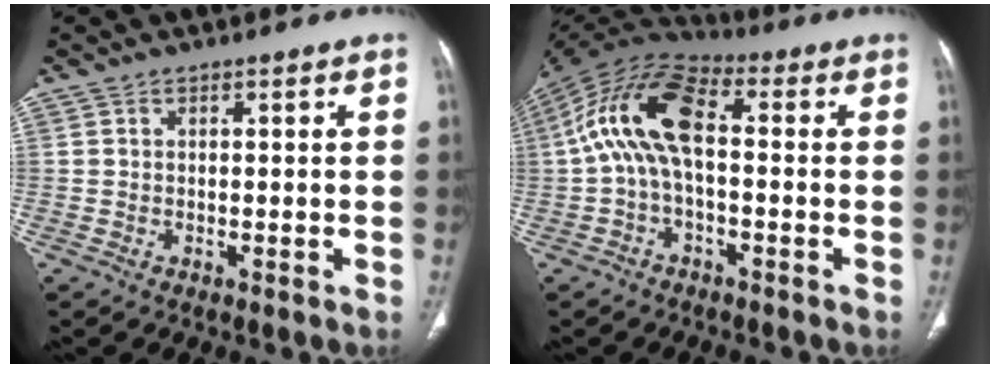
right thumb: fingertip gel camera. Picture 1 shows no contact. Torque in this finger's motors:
{"motor_torque": [1.59, 2.24, 1.95, -0.31, 0.25]}